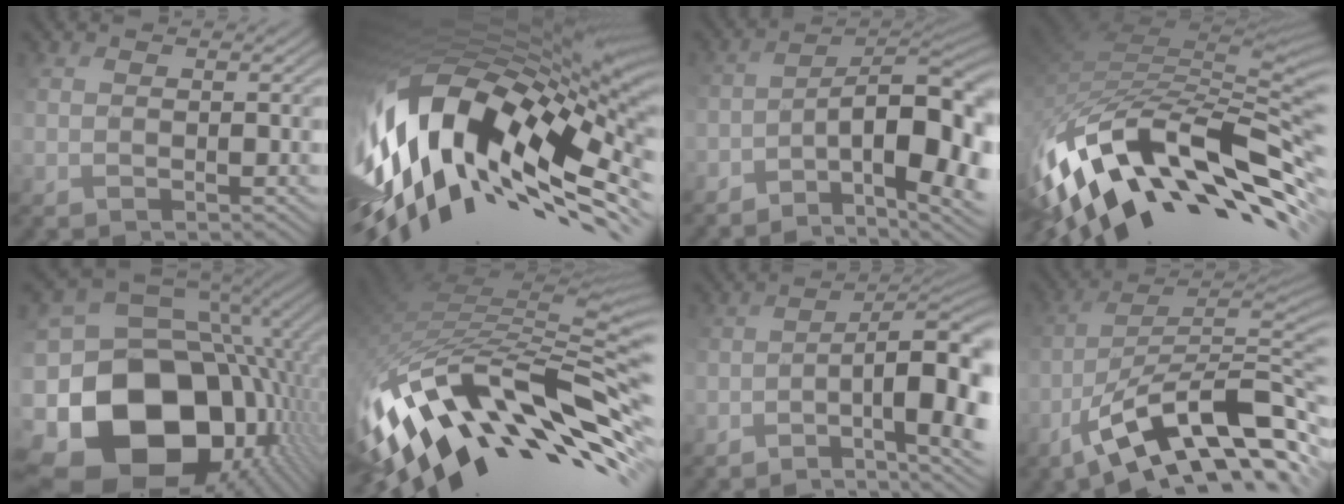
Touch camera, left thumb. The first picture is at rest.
{"total": 18.5, "force": [-3.3, 9.6, 15.4], "torque": [-0.315, -0.034, -0.057]}
{"total": 14.1, "force": [-6.2, 5.8, 11.2], "torque": [-0.166, -0.010, -0.086]}
{"total": 16.4, "force": [-6.4, 5.7, 14.0], "torque": [-0.287, -0.004, -0.109]}
{"total": 21.3, "force": [-6.2, 15.8, 12.8], "torque": [-0.292, -0.029, -0.073]}
{"total": 15.8, "force": [-8.0, 5.1, 12.7], "torque": [-0.248, -0.001, -0.138]}
{"total": 13.8, "force": [-5.8, 4.5, 11.7], "torque": [-0.147, -0.007, -0.069]}
{"total": 13.1, "force": [-7.5, 4.5, 9.8], "torque": [-0.178, -0.006, -0.131]}